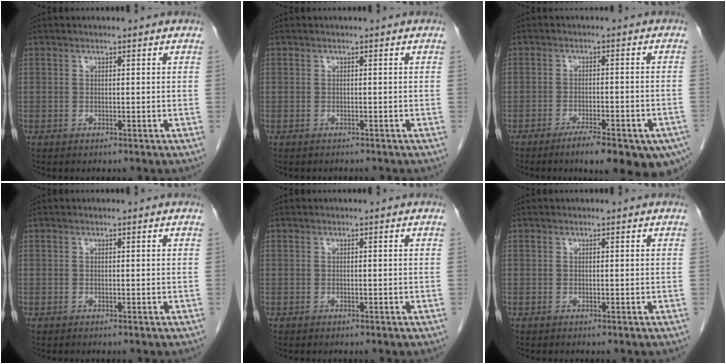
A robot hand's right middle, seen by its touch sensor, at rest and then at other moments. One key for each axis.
{"total": 1.3, "fx": -1.2, "fy": 0.4, "fz": 0.2, "tx": -0.012, "ty": -0.004, "tz": -0.016}
{"total": 13.9, "fx": -9.3, "fy": 3.1, "fz": 9.9, "tx": -0.080, "ty": 0.001, "tz": -0.124}
{"total": 0.0}
{"total": 0.0}
{"total": 0.0}